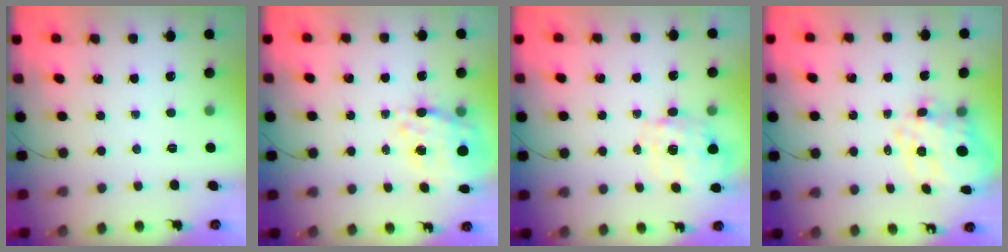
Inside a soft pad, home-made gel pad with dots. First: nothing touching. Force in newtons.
{"total": 14.8, "press": 14.3, "slide": 3.8}
{"total": 2.8, "press": 2.7, "slide": 0.9}
{"total": 4.0, "press": 3.1, "slide": 2.5}